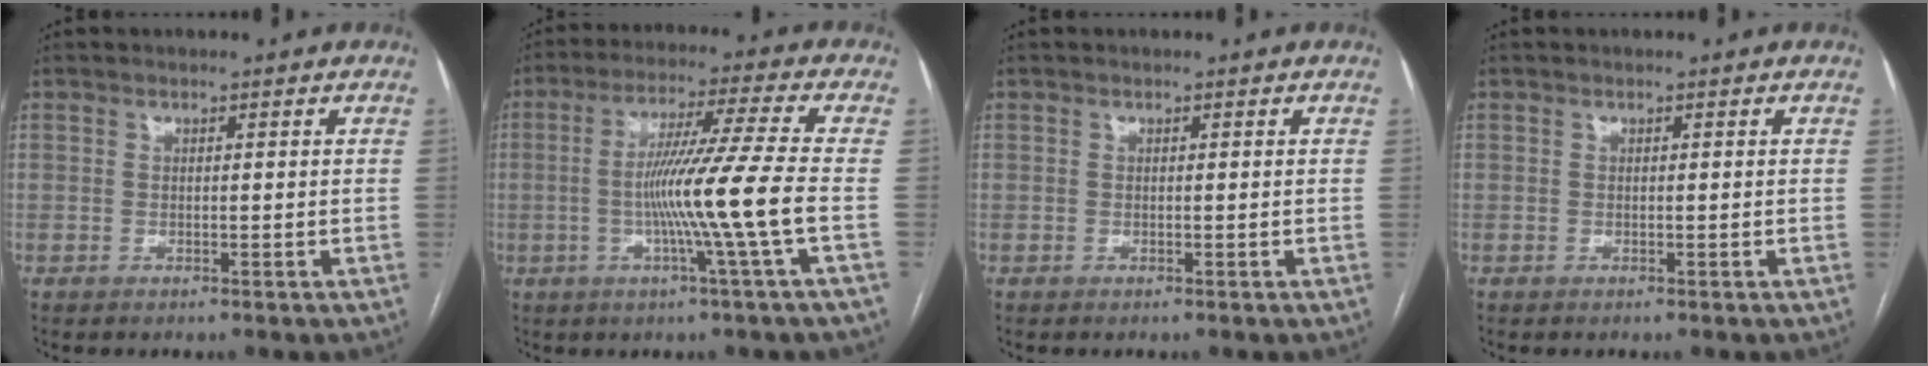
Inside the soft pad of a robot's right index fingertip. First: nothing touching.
{"total": 11.9, "force": [-2.4, -2.7, 11.3], "torque": [-0.203, -0.009, -0.045]}
{"total": 0.0}
{"total": 0.0}